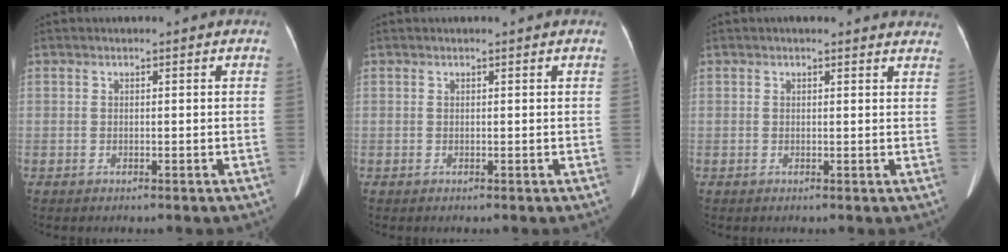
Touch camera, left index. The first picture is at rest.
{"total": 0.6, "force": [0.5, -0.1, 0.2], "torque": [-0.007, 0.001, 0.011]}
{"total": 11.9, "force": [11.1, 2.3, 3.7], "torque": [-0.020, 0.012, 0.109]}